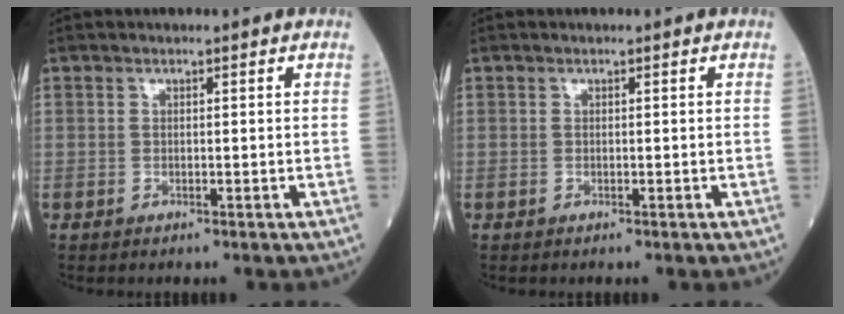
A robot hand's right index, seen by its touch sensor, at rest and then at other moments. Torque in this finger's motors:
{"motor_torque": [0.00, 0.00, 0.00, 0.00]}